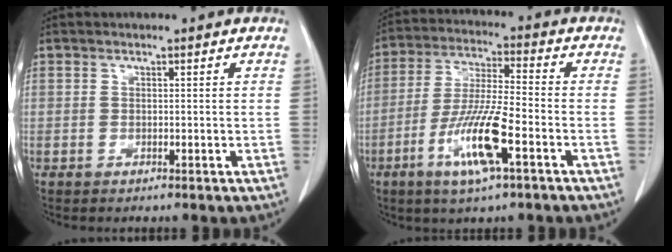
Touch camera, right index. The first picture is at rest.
{"total": 11.6, "force": [-4.9, 0.9, 10.4], "torque": [-0.207, -0.013, -0.094]}